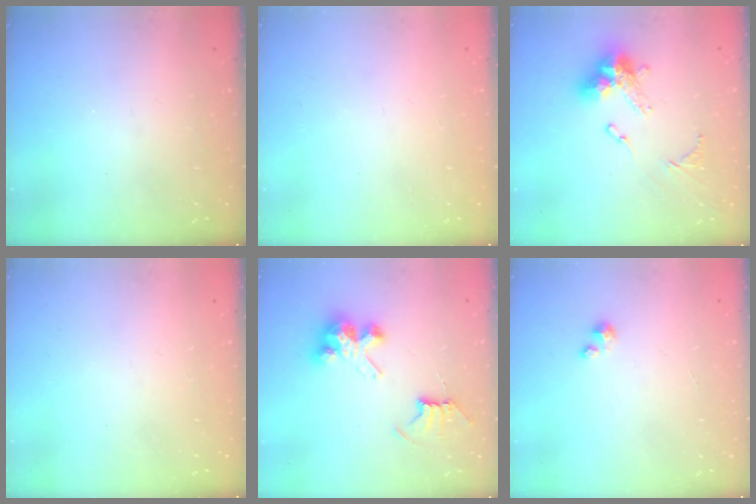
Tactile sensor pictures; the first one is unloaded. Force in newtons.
{"total": 0.0}
{"total": 13.8, "press": 13.7, "slide": 1.4}
{"total": 0.0}
{"total": 8.1, "press": 8.1, "slide": 0.4}
{"total": 0.6, "press": 0.6, "slide": 0.3}